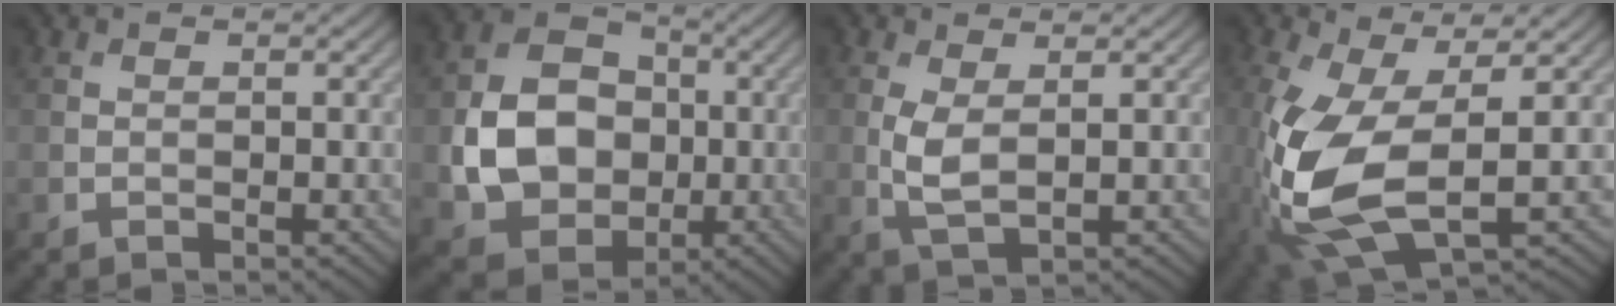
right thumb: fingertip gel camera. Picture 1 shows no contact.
{"total": 11.0, "force": [-1.1, 9.0, 6.3], "torque": [-0.145, -0.002, -0.025]}
{"total": 3.7, "force": [0.5, 1.3, 3.5], "torque": [-0.088, -0.003, 0.012]}
{"total": 13.4, "force": [-2.2, 6.0, 11.8], "torque": [-0.305, -0.025, -0.037]}